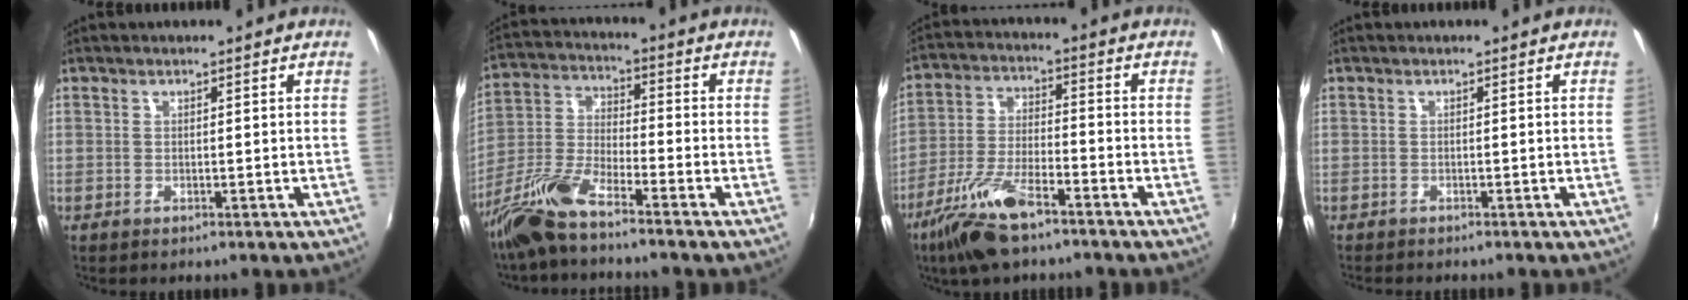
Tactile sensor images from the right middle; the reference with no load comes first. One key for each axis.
{"total": 9.7, "fx": -7.5, "fy": 1.3, "fz": 6.1, "tx": -0.139, "ty": 0.000, "tz": -0.153}
{"total": 12.2, "fx": -8.4, "fy": 3.6, "fz": 8.2, "tx": -0.174, "ty": -0.017, "tz": -0.160}
{"total": 1.6, "fx": -1.5, "fy": 0.3, "fz": 0.4, "tx": -0.012, "ty": -0.011, "tz": -0.025}